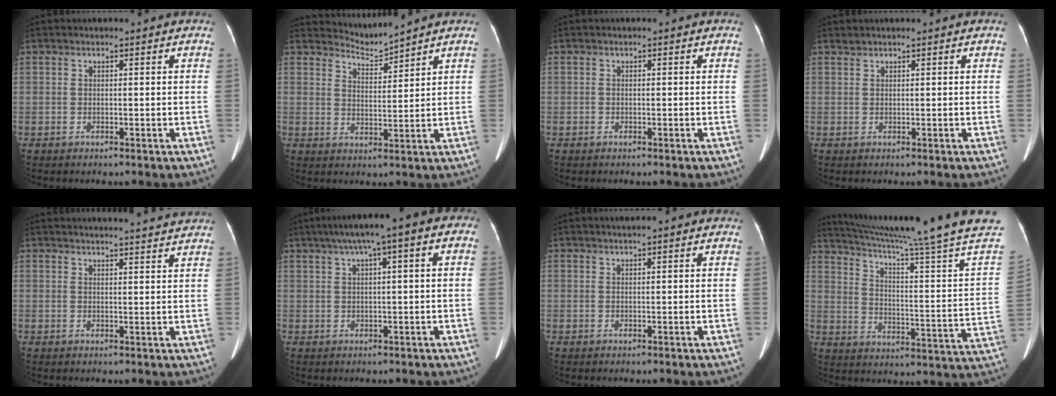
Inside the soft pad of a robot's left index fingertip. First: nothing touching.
{"total": 3.7, "force": [3.5, -0.8, -1.0], "torque": [0.012, -0.011, 0.072]}
{"total": 0.0}
{"total": 0.5, "force": [0.5, 0.0, -0.1], "torque": [-0.004, 0.004, 0.014]}
{"total": 11.1, "force": [10.8, -0.1, 2.7], "torque": [-0.031, 0.002, 0.118]}
{"total": 9.2, "force": [3.7, 1.5, 8.3], "torque": [-0.123, 0.042, 0.045]}
{"total": 1.2, "force": [0.9, -0.1, 0.7], "torque": [-0.011, 0.010, 0.018]}
{"total": 23.5, "force": [20.0, -3.7, 11.7], "torque": [-0.188, -0.089, 0.270]}